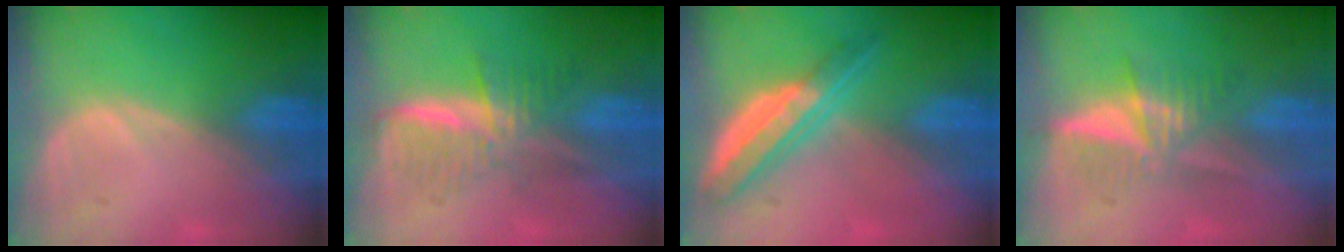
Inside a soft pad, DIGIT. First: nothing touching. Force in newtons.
{"total": 5.9, "press": 5.7, "slide": 1.7}
{"total": 6.3, "press": 5.6, "slide": 2.8}
{"total": 5.2, "press": 5.1, "slide": 1.2}